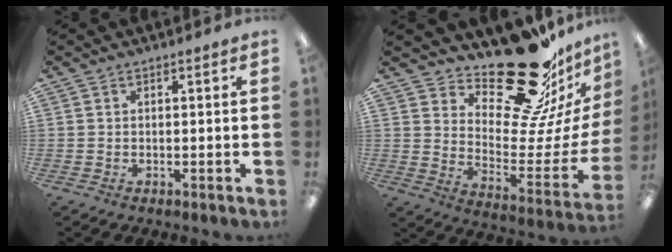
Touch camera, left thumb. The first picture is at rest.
{"total": 26.7, "force": [19.8, 10.3, 14.6], "torque": [-0.195, -0.138, 0.333]}